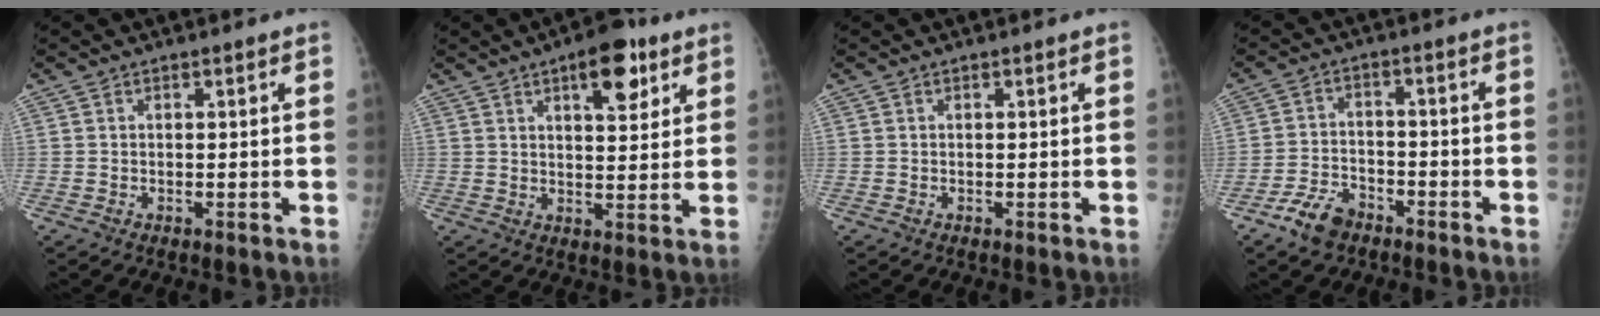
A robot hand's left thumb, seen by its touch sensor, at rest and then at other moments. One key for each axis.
{"total": 9.3, "fx": 4.9, "fy": 3.9, "fz": 6.9, "tx": -0.074, "ty": -0.019, "tz": 0.067}
{"total": 0.0}
{"total": 6.4, "fx": -4.5, "fy": 3.6, "fz": 2.7, "tx": -0.048, "ty": 0.024, "tz": -0.084}